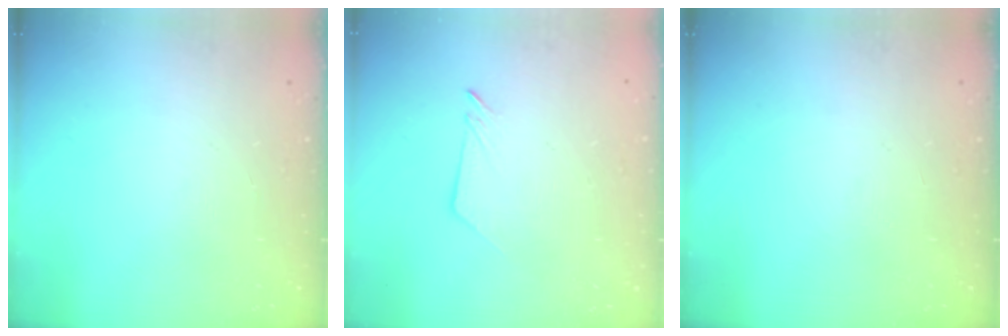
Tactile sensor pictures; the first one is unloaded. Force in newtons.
{"total": 2.5, "press": 2.5, "slide": 0.2}
{"total": 0.0}